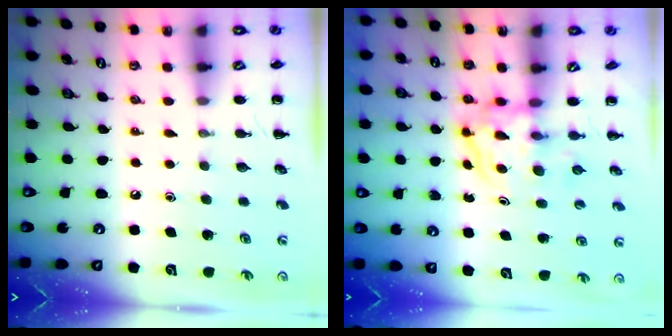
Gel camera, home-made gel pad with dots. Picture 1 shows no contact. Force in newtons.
{"total": 3.9, "press": 3.9, "slide": 0.4}